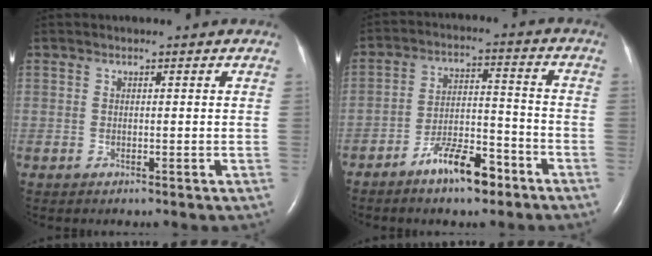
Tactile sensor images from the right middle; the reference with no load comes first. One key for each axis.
{"total": 8.5, "fx": -5.9, "fy": 2.6, "fz": 5.5, "tx": -0.101, "ty": 0.008, "tz": -0.100}